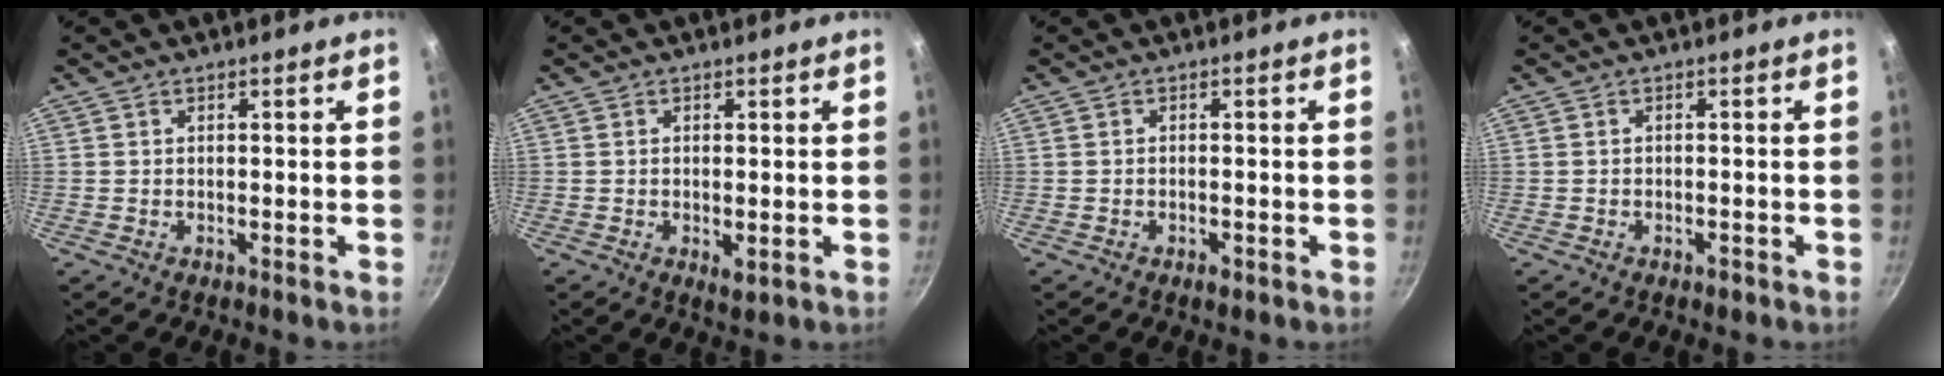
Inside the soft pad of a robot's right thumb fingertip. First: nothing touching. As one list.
[{"total": 2.1, "force": [-0.3, 0.8, 1.9], "torque": [-0.034, -0.008, -0.004]}, {"total": 1.5, "force": [-0.8, 0.6, 1.1], "torque": [-0.023, 0.004, -0.015]}, {"total": 1.3, "force": [-0.8, 0.7, 0.7], "torque": [-0.017, 0.007, -0.010]}]